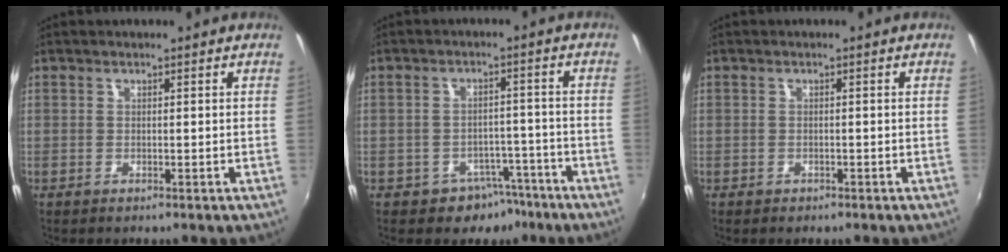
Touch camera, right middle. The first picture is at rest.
{"total": 6.4, "force": [-4.5, 4.3, 1.2], "torque": [-0.024, 0.026, -0.049]}
{"total": 1.2, "force": [-0.8, 0.7, 0.3], "torque": [-0.008, -0.003, -0.013]}